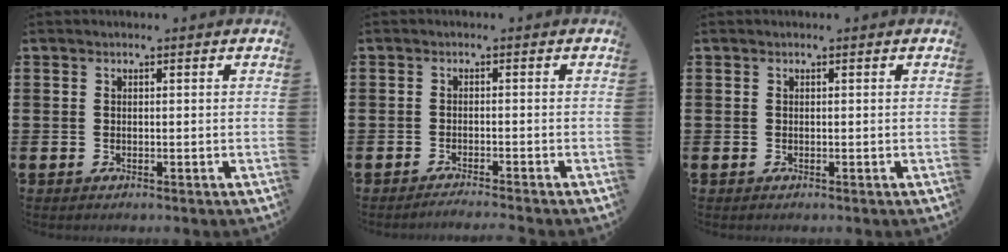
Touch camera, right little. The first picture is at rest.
{"total": 1.2, "force": [-1.2, -0.3, 0.3], "torque": [-0.003, -0.001, -0.023]}
{"total": 0.0}